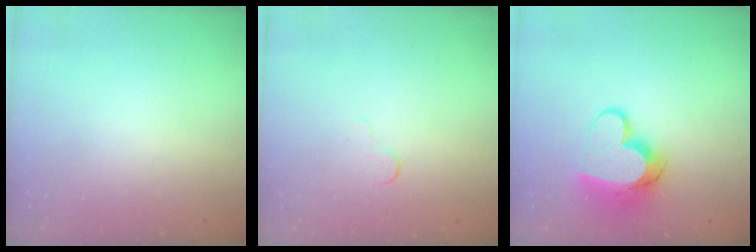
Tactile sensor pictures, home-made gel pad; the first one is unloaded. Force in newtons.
{"total": 3.9, "press": 3.8, "slide": 0.4}
{"total": 13.4, "press": 13.4, "slide": 1.1}